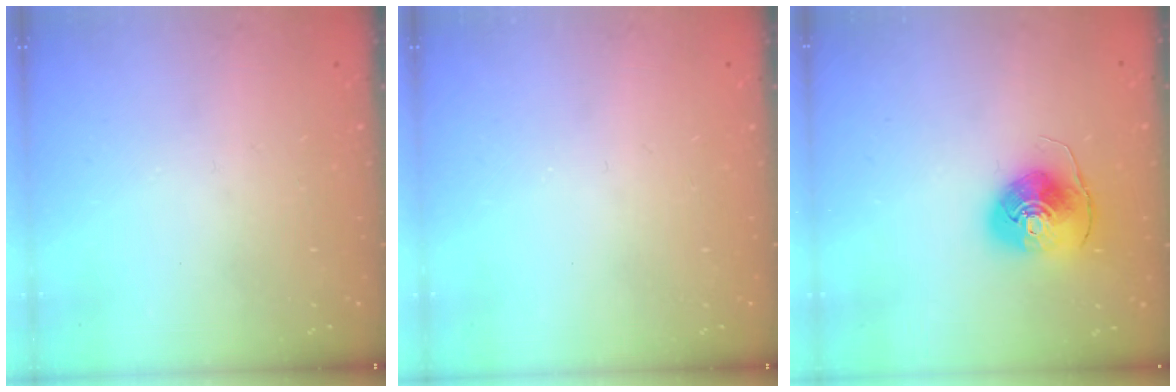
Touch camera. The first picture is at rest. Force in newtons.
{"total": 0.0}
{"total": 8.3, "press": 8.3, "slide": 0.5}